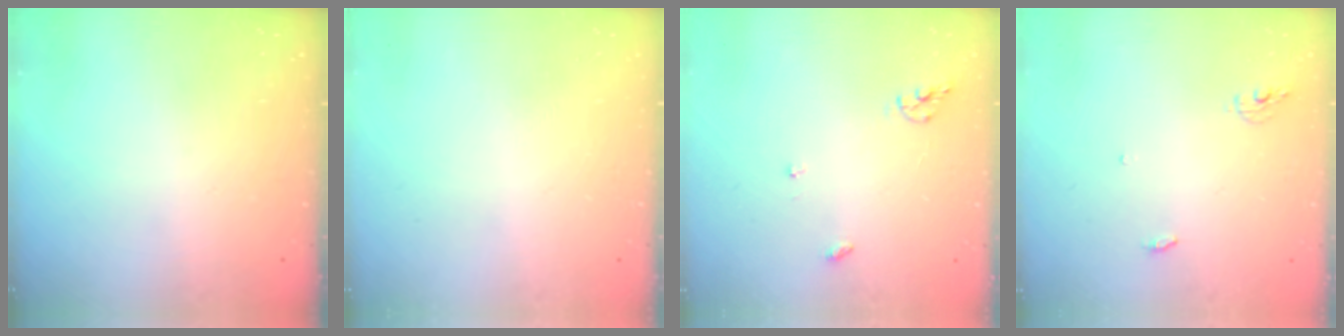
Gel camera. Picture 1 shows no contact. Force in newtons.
{"total": 0.0}
{"total": 6.2, "press": 6.2, "slide": 0.1}
{"total": 4.2, "press": 4.2, "slide": 0.4}